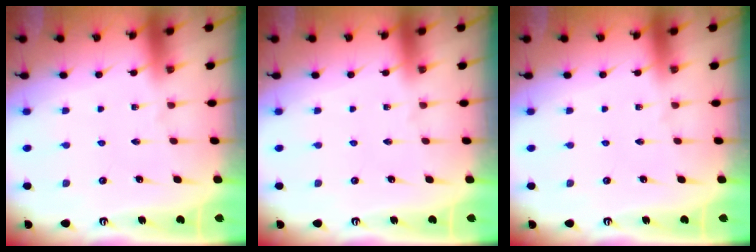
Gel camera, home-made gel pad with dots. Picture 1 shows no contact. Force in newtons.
{"total": 0.0}
{"total": 0.0}